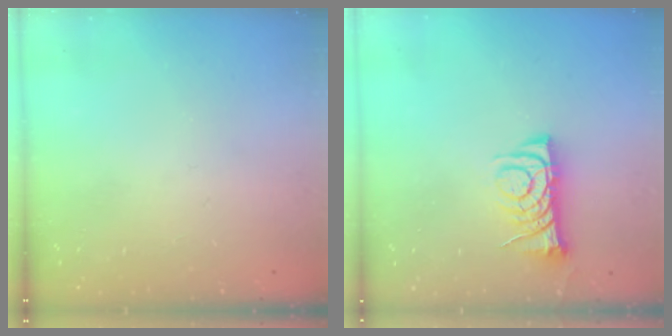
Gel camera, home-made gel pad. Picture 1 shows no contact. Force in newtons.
{"total": 7.6, "press": 7.5, "slide": 0.9}